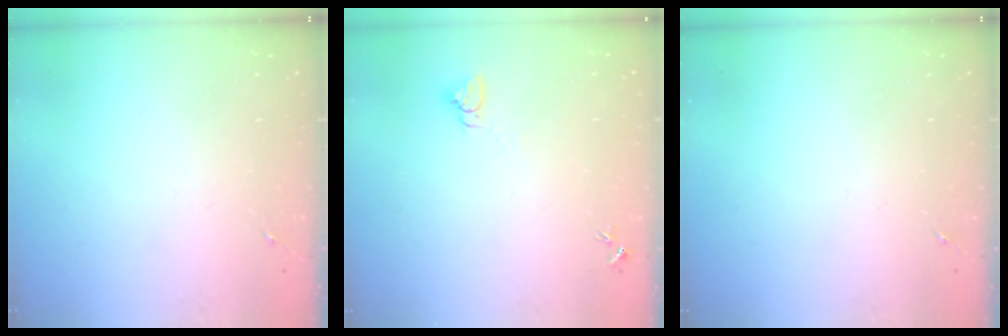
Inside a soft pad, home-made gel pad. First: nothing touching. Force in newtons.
{"total": 2.7, "press": 2.7, "slide": 0.1}
{"total": 0.0}